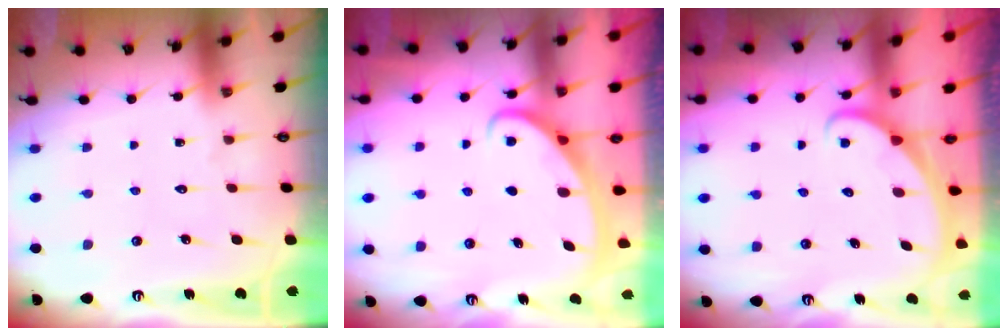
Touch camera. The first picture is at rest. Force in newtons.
{"total": 2.8, "press": 2.8, "slide": 0.4}
{"total": 1.6, "press": 1.6, "slide": 0.0}